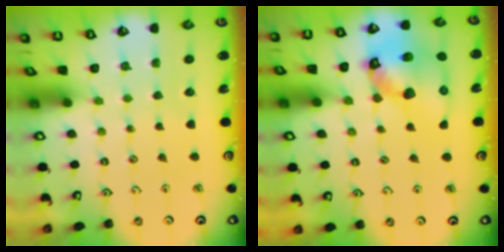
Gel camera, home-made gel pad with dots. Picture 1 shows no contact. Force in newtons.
{"total": 17.1, "press": 16.9, "slide": 2.5}